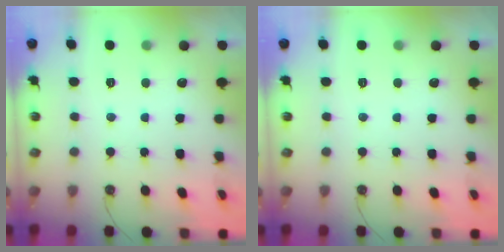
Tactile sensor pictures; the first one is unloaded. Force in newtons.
{"total": 0.0}